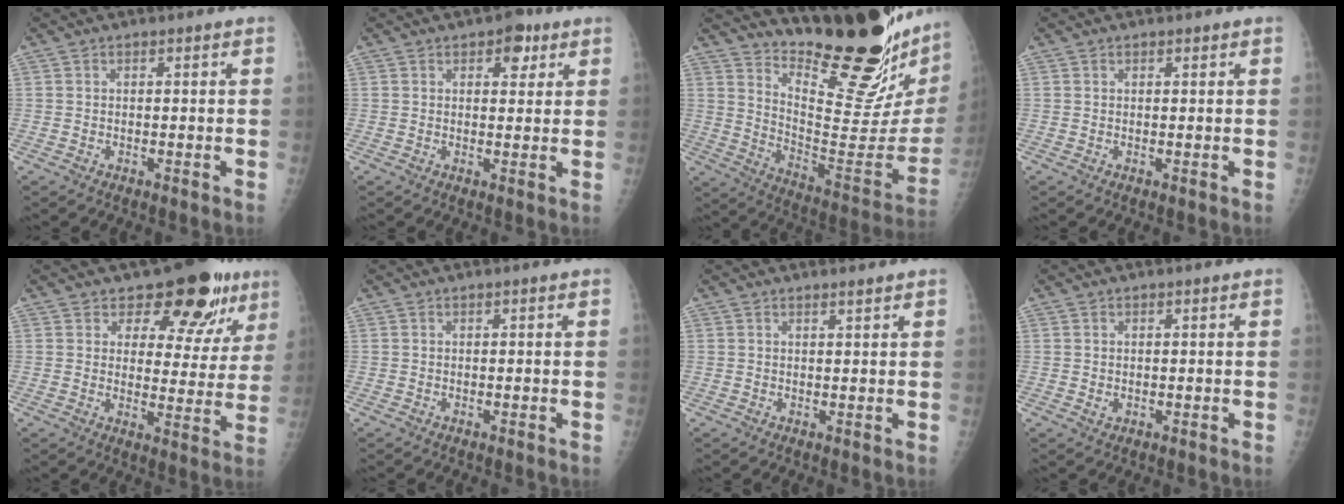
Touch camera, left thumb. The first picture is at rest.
{"total": 4.6, "force": [2.4, 2.7, 2.8], "torque": [-0.011, -0.006, 0.025]}
{"total": 28.7, "force": [22.6, 5.0, 17.0], "torque": [-0.228, -0.186, 0.325]}
{"total": 0.6, "force": [0.5, 0.3, 0.1], "torque": [0.001, -0.003, 0.005]}
{"total": 13.2, "force": [9.0, 7.1, 6.5], "torque": [-0.029, -0.054, 0.113]}
{"total": 0.0}
{"total": 1.0, "force": [0.9, 0.1, 0.4], "torque": [-0.004, -0.008, 0.016]}
{"total": 1.0, "force": [0.1, 0.9, 0.5], "torque": [-0.007, -0.001, 0.005]}